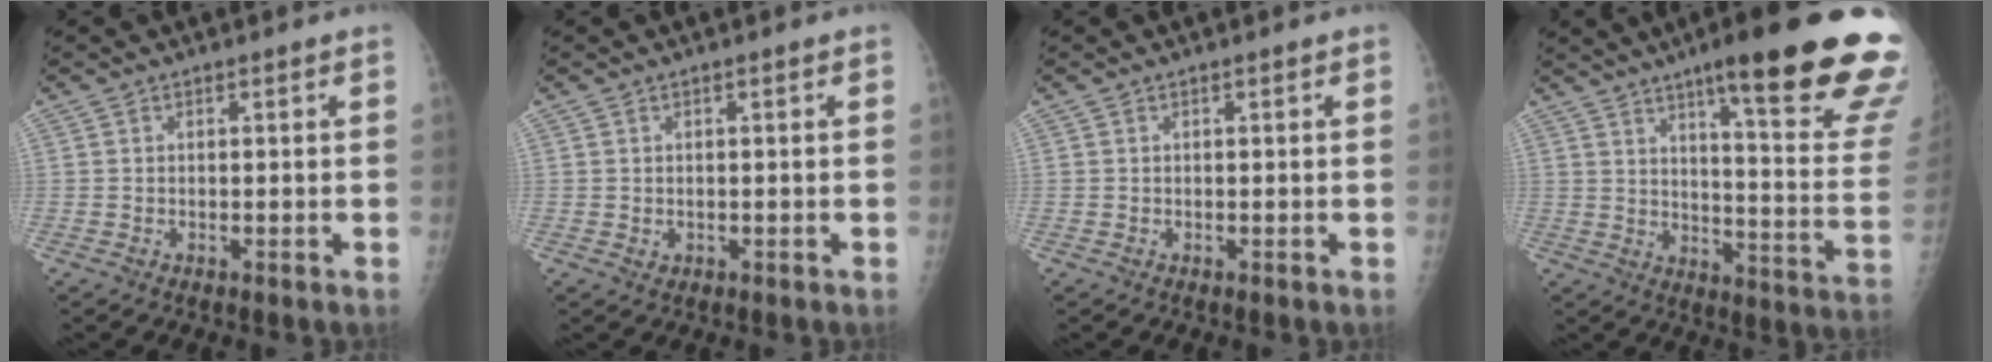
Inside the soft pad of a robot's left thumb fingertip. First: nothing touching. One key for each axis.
{"total": 0.9, "fx": 0.1, "fy": 0.7, "fz": 0.5, "tx": -0.005, "ty": -0.001, "tz": 0.004}
{"total": 0.0}
{"total": 27.8, "fx": 17.5, "fy": 4.1, "fz": 21.2, "tx": -0.222, "ty": -0.074, "tz": 0.236}